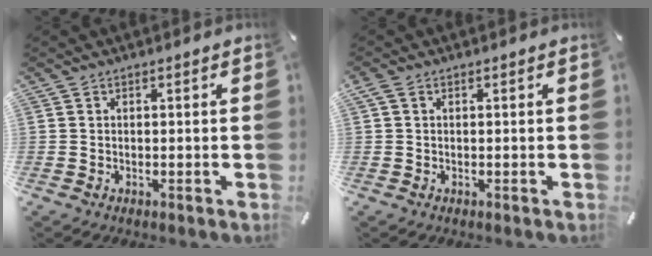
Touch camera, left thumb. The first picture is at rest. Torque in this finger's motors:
{"motor_torque": [0.76, 0.66, 0.57, -0.21, 0.08]}